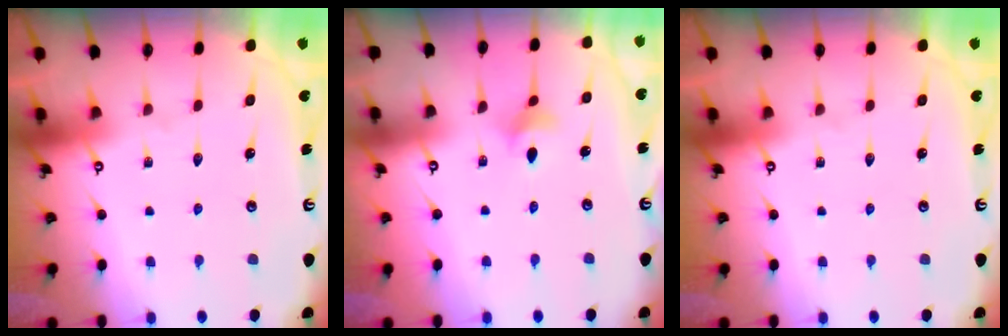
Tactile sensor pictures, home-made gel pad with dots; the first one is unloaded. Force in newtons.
{"total": 4.8, "press": 4.7, "slide": 1.0}
{"total": 0.0}